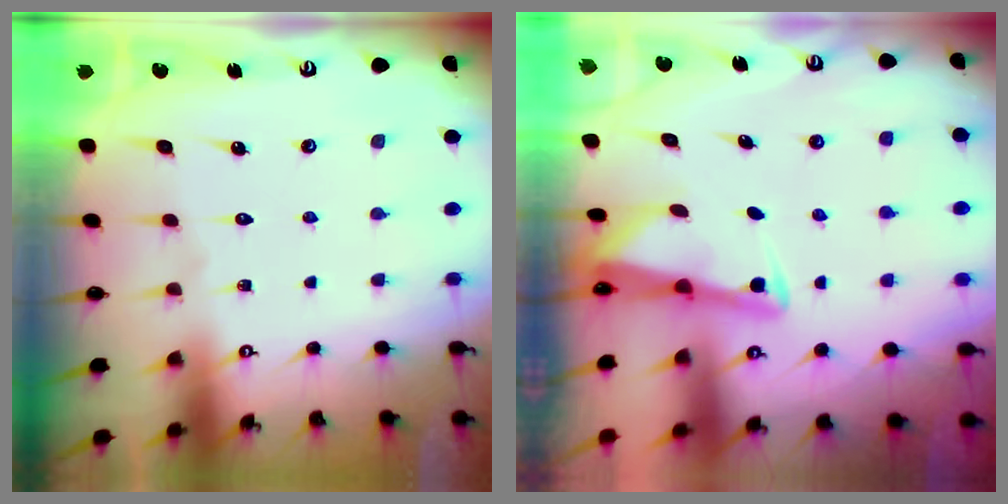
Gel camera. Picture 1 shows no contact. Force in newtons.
{"total": 2.9, "press": 2.9, "slide": 0.1}